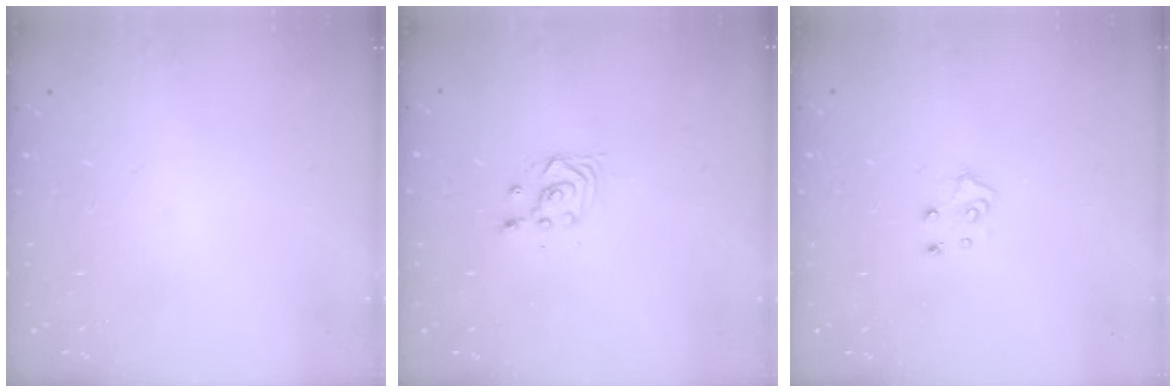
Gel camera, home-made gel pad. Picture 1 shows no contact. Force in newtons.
{"total": 3.3, "press": 3.2, "slide": 0.4}
{"total": 5.6, "press": 5.6, "slide": 0.5}